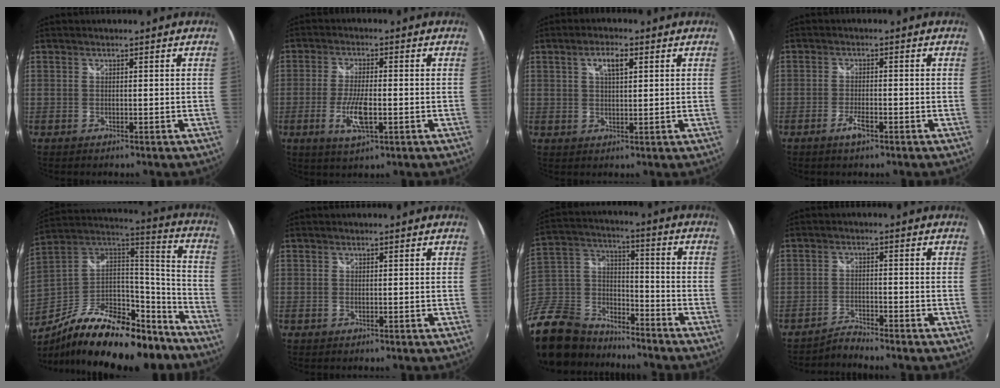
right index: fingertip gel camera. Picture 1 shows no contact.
{"total": 7.0, "force": [-2.1, 1.8, 6.4], "torque": [-0.132, -0.008, -0.040]}
{"total": 4.1, "force": [1.6, 1.5, 3.4], "torque": [-0.059, 0.008, 0.028]}
{"total": 3.0, "force": [-1.9, 0.7, 2.3], "torque": [-0.054, -0.001, -0.037]}
{"total": 29.7, "force": [-20.5, 13.0, 17.2], "torque": [-0.292, 0.019, -0.303]}
{"total": 0.0}
{"total": 23.9, "force": [-17.6, 12.7, 10.0], "torque": [-0.263, 0.017, -0.299]}
{"total": 3.1, "force": [-3.1, -0.3, 0.1], "torque": [-0.013, -0.001, -0.063]}